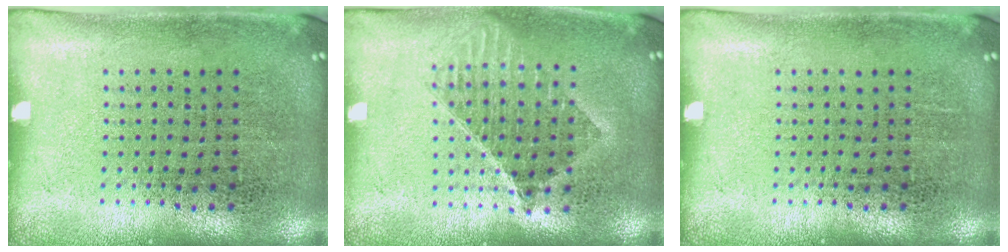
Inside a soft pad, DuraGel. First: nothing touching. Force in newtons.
{"total": 1.5, "press": 1.3, "slide": 0.7}
{"total": 0.0}